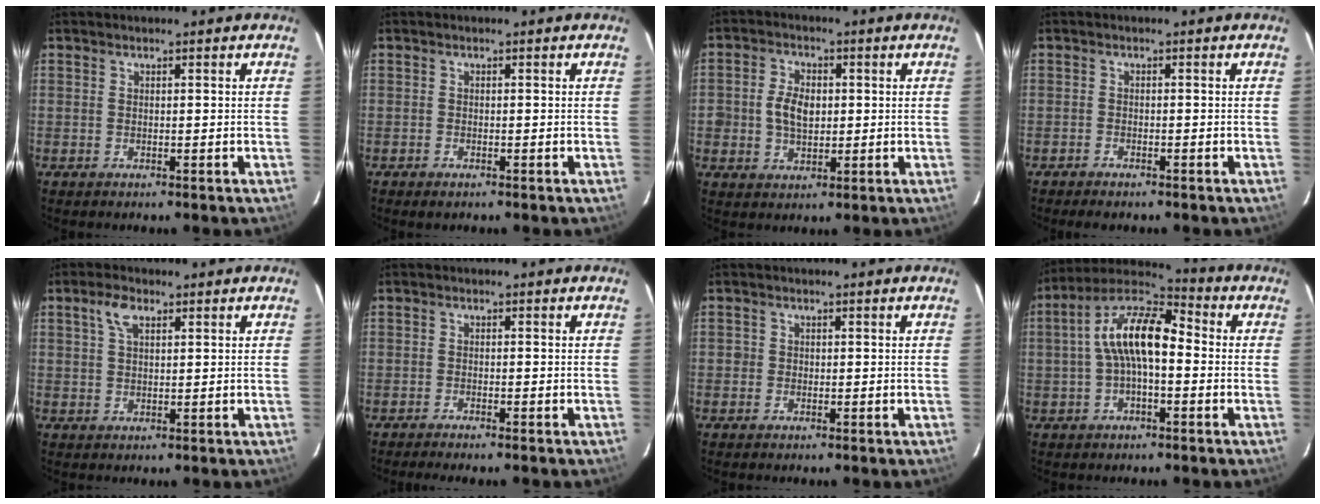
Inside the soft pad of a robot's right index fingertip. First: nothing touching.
{"total": 0.9, "force": [-0.7, 0.3, 0.3], "torque": [-0.006, -0.004, -0.015]}
{"total": 6.0, "force": [0.1, 4.2, 4.2], "torque": [-0.082, 0.010, 0.003]}
{"total": 2.6, "force": [-2.3, 0.7, 1.0], "torque": [-0.032, -0.007, -0.043]}
{"total": 3.4, "force": [1.8, 1.7, 2.4], "torque": [-0.045, 0.009, 0.032]}
{"total": 2.6, "force": [-2.3, -0.1, 1.2], "torque": [-0.031, -0.010, -0.041]}
{"total": 1.1, "force": [-0.3, 1.0, 0.0], "torque": [0.001, 0.000, -0.007]}
{"total": 12.0, "force": [-0.1, 5.2, 10.8], "torque": [-0.209, 0.028, -0.010]}